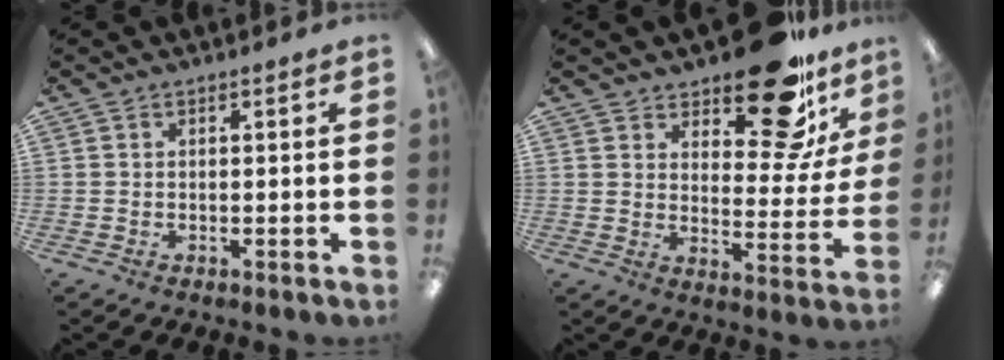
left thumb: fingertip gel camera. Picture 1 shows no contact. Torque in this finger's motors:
{"motor_torque": [1.87, 1.20, 1.18, -1.09, 0.03]}